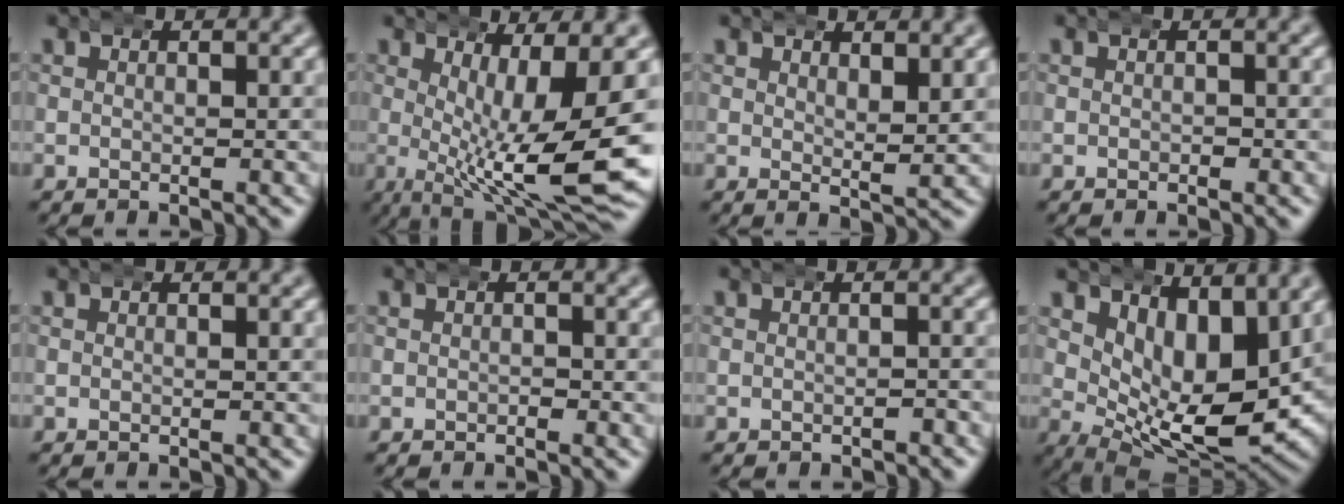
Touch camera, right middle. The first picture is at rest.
{"total": 10.7, "force": [0.0, 3.0, 10.2], "torque": [-0.150, -0.025, 0.013]}
{"total": 2.4, "force": [2.2, -0.1, 0.9], "torque": [-0.013, -0.009, 0.038]}
{"total": 0.0}
{"total": 0.0}
{"total": 0.0}
{"total": 0.9, "force": [-0.9, 0.1, 0.1], "torque": [0.000, -0.001, -0.015]}
{"total": 10.6, "force": [1.5, 5.6, 8.9], "torque": [-0.144, -0.043, 0.042]}